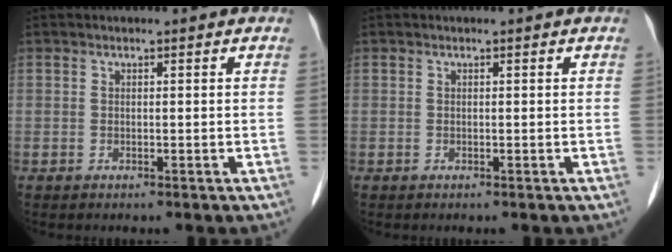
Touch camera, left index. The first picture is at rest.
{"total": 0.0}